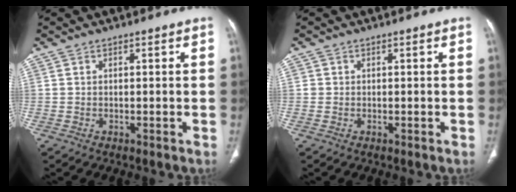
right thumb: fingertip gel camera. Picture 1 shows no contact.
{"total": 0.8, "force": [0.0, 0.8, 0.1], "torque": [0.005, 0.004, 0.001]}